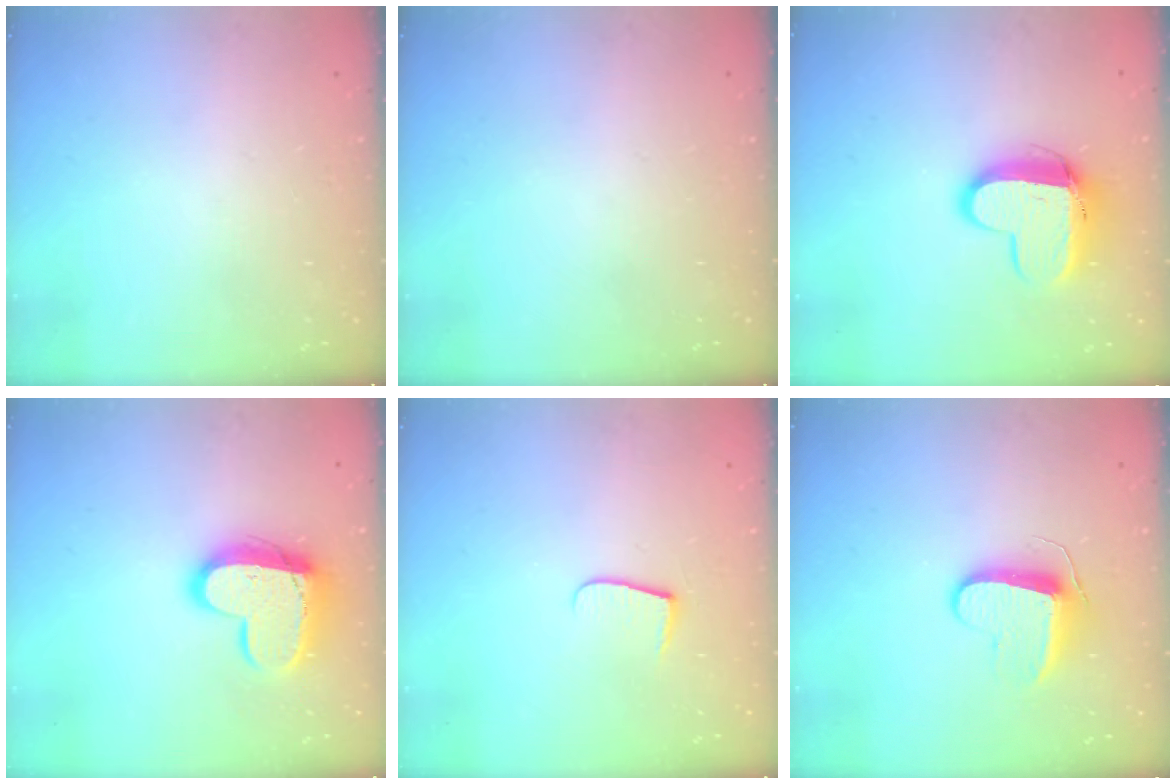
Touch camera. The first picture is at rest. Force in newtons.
{"total": 0.0}
{"total": 11.6, "press": 11.5, "slide": 1.2}
{"total": 15.3, "press": 15.2, "slide": 1.2}
{"total": 4.8, "press": 4.8, "slide": 0.6}
{"total": 9.5, "press": 9.5, "slide": 0.7}